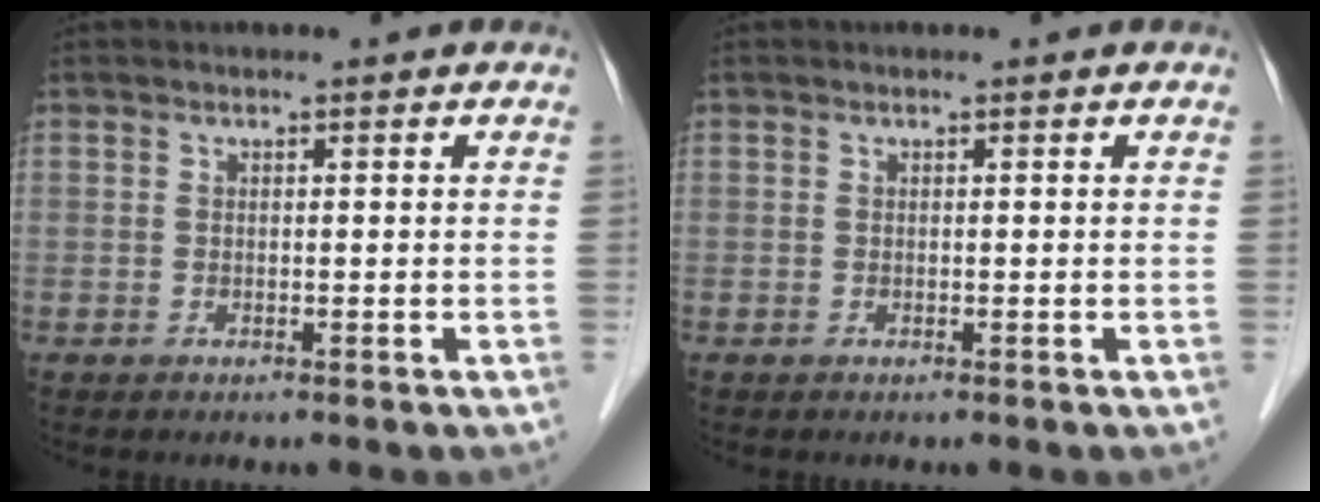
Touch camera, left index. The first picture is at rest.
{"total": 0.0}